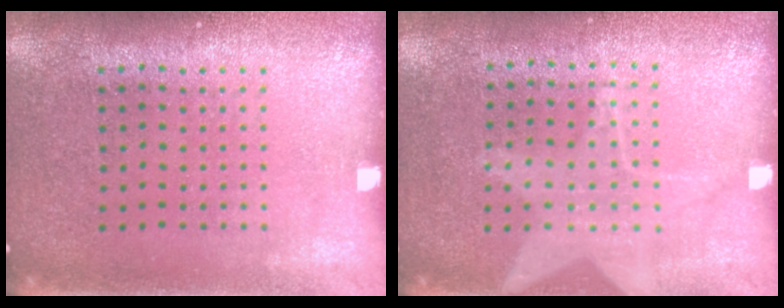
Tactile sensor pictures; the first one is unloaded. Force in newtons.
{"total": 1.1, "press": 0.9, "slide": 0.6}